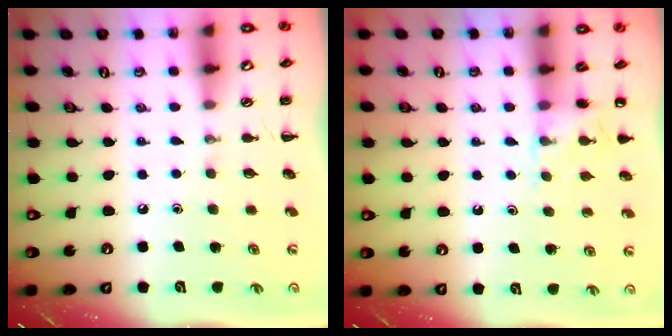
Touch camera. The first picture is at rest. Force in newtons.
{"total": 6.1, "press": 5.9, "slide": 1.6}